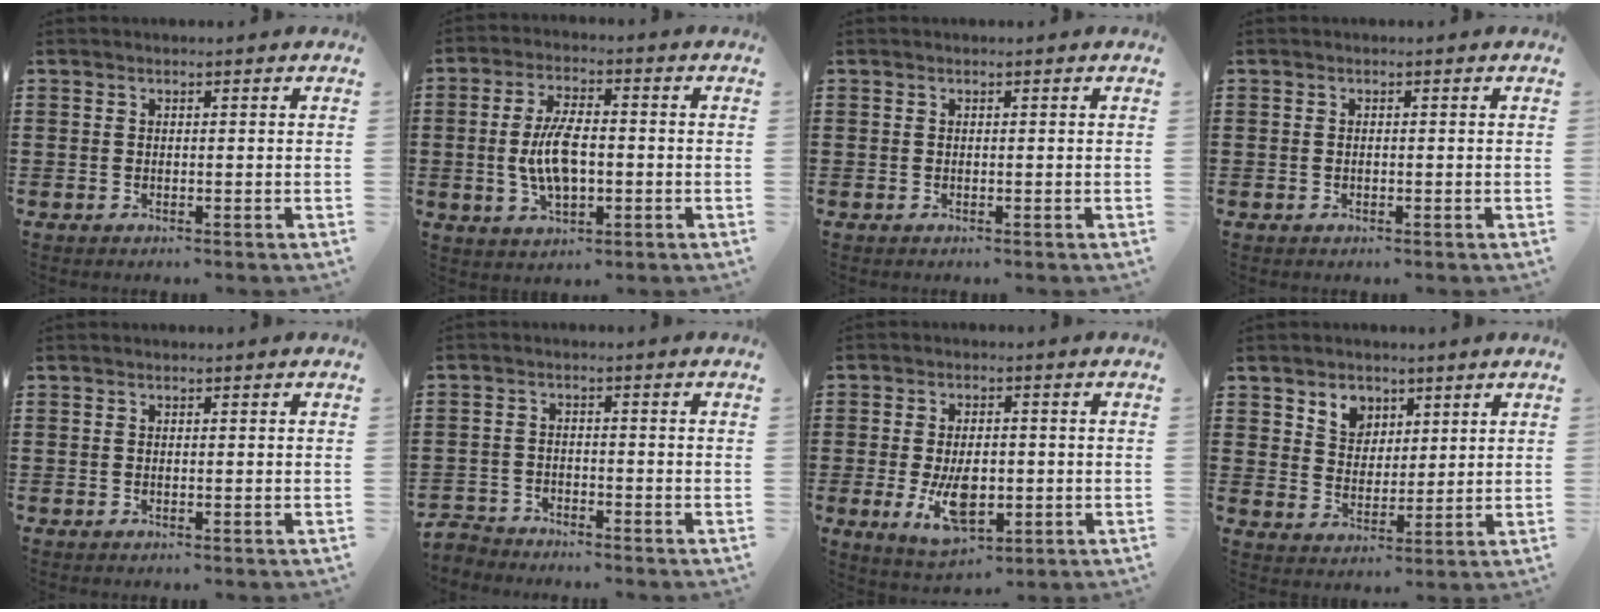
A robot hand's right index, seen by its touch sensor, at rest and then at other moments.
{"total": 7.7, "force": [-0.8, 3.4, 6.9], "torque": [-0.149, -0.001, -0.019]}
{"total": 0.0}
{"total": 0.0}
{"total": 0.0}
{"total": 2.8, "force": [-2.8, 0.5, -0.5], "torque": [0.001, 0.001, -0.062]}
{"total": 7.9, "force": [-1.3, 4.2, 6.5], "torque": [-0.121, -0.006, -0.026]}
{"total": 4.6, "force": [2.8, 3.6, 0.5], "torque": [-0.030, 0.009, 0.053]}